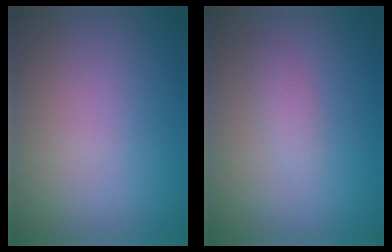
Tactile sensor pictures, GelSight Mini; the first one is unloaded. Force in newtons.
{"total": 1.2, "press": 1.2, "slide": 0.0}